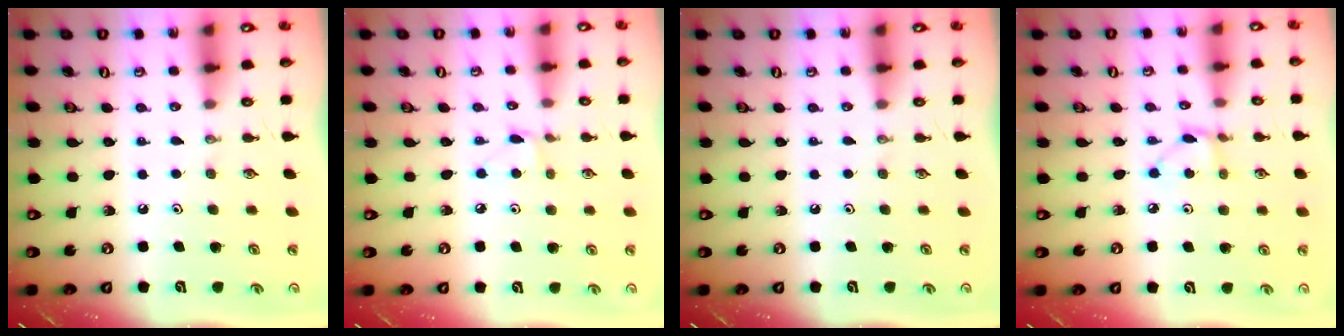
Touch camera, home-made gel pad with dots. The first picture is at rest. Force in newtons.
{"total": 4.4, "press": 4.3, "slide": 0.6}
{"total": 0.0}
{"total": 2.8, "press": 2.8, "slide": 0.4}